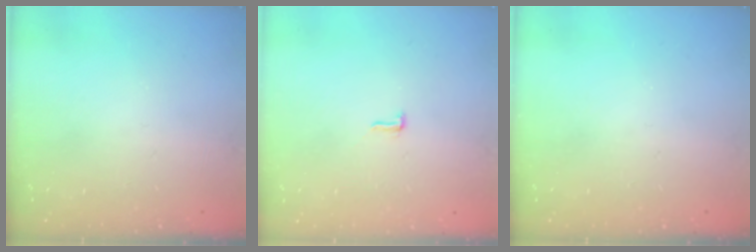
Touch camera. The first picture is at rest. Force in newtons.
{"total": 3.7, "press": 3.3, "slide": 1.7}
{"total": 0.0}